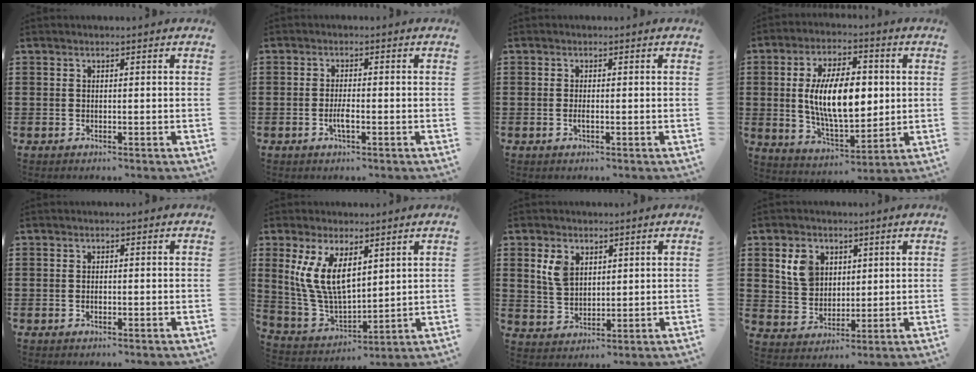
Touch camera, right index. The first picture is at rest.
{"total": 2.7, "force": [-1.0, 0.6, 2.4], "torque": [-0.051, 0.000, -0.019]}
{"total": 1.0, "force": [-0.3, 0.2, 0.9], "torque": [-0.017, -0.003, -0.005]}
{"total": 12.5, "force": [1.1, 6.1, 10.8], "torque": [-0.204, 0.005, 0.015]}
{"total": 0.5, "force": [-0.2, 0.3, 0.4], "torque": [-0.010, -0.002, -0.003]}
{"total": 9.4, "force": [3.9, 4.6, 7.2], "torque": [-0.172, -0.007, 0.070]}
{"total": 5.0, "force": [2.3, 3.3, 2.9], "torque": [-0.068, 0.011, 0.044]}
{"total": 6.2, "force": [2.6, 5.0, 2.6], "torque": [-0.066, 0.014, 0.047]}